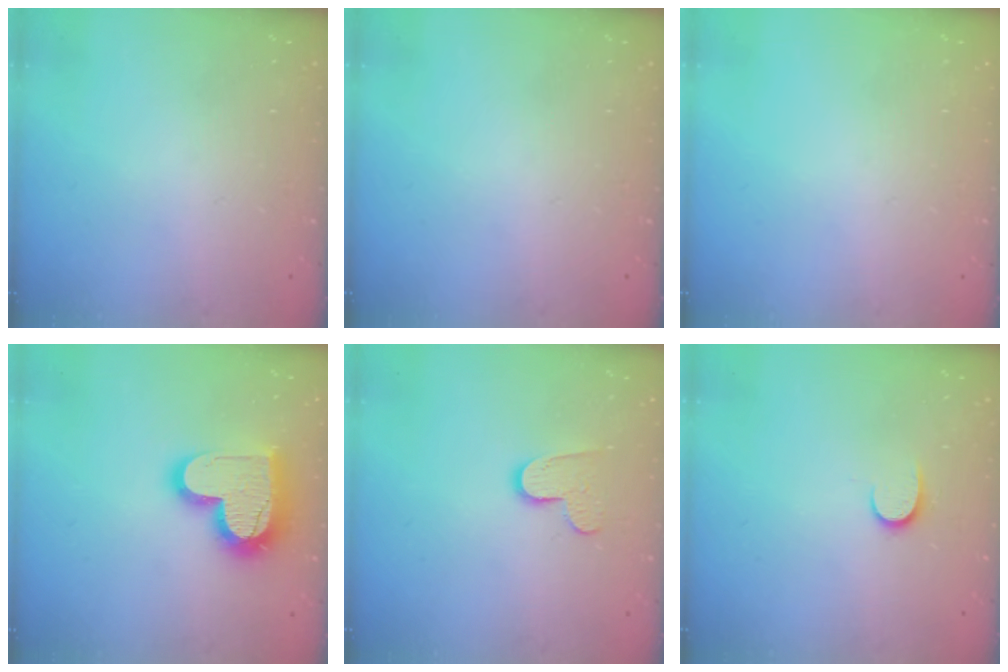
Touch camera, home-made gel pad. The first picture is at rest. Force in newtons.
{"total": 0.0}
{"total": 0.0}
{"total": 17.0, "press": 16.9, "slide": 1.3}
{"total": 8.0, "press": 8.0, "slide": 0.6}
{"total": 6.5, "press": 6.5, "slide": 0.7}